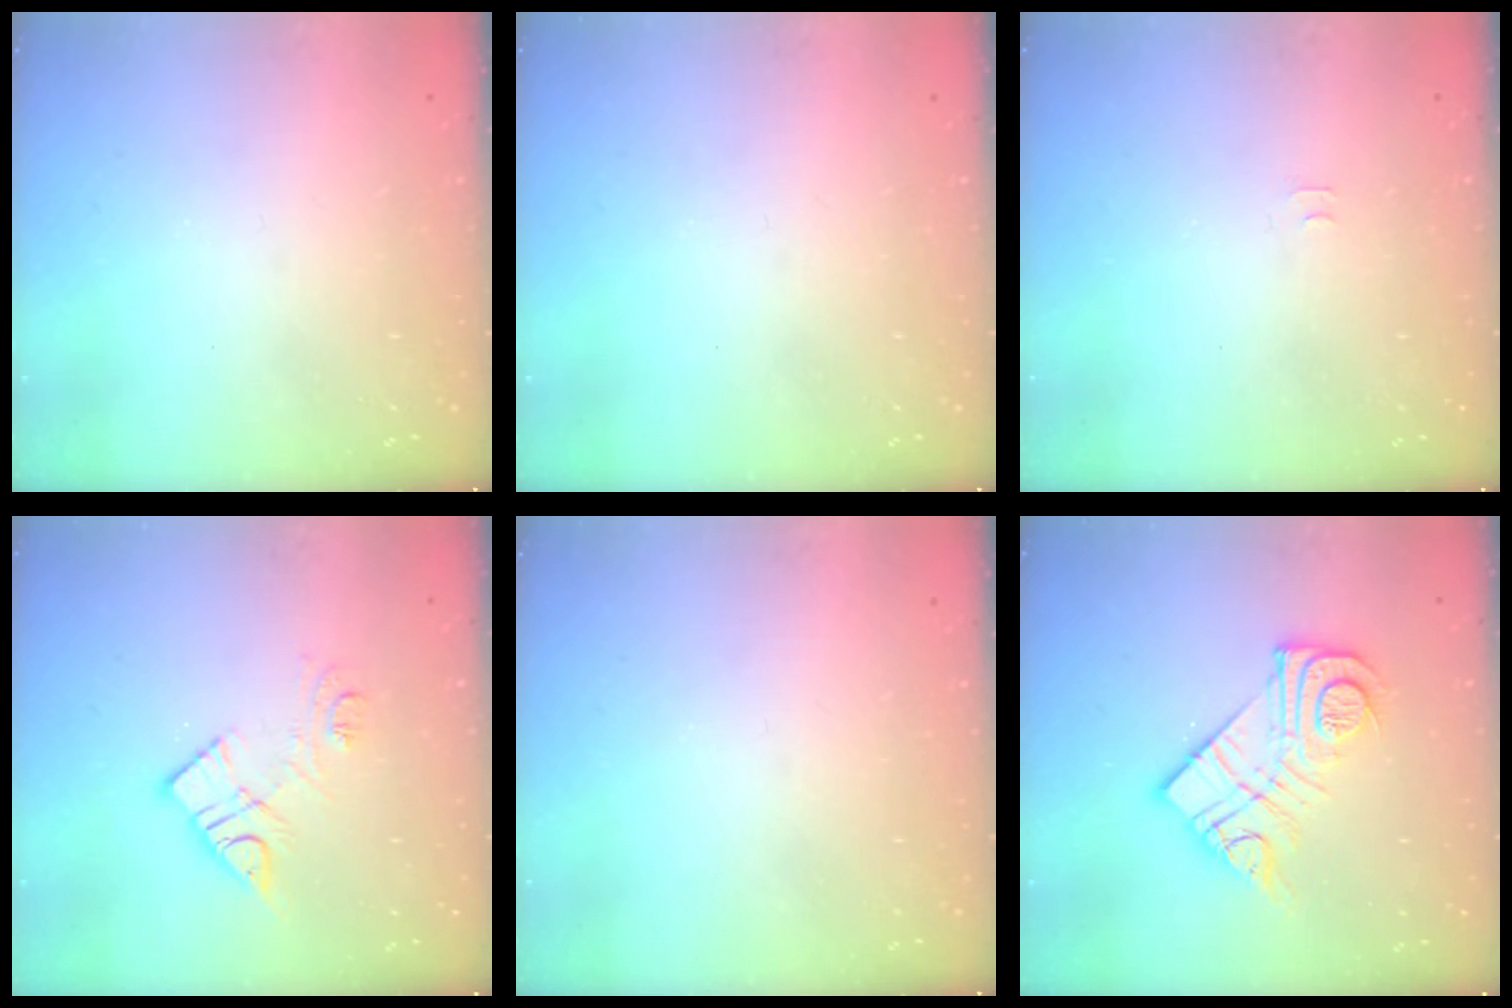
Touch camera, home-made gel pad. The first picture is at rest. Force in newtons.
{"total": 0.0}
{"total": 3.8, "press": 3.8, "slide": 0.5}
{"total": 9.5, "press": 9.4, "slide": 0.6}
{"total": 0.0}
{"total": 15.3, "press": 15.3, "slide": 1.0}